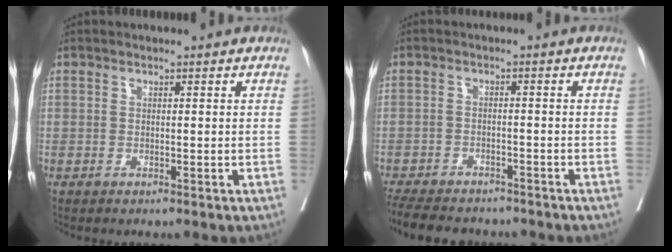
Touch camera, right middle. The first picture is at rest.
{"total": 12.3, "force": [-10.6, 4.0, 4.8], "torque": [-0.101, -0.010, -0.149]}